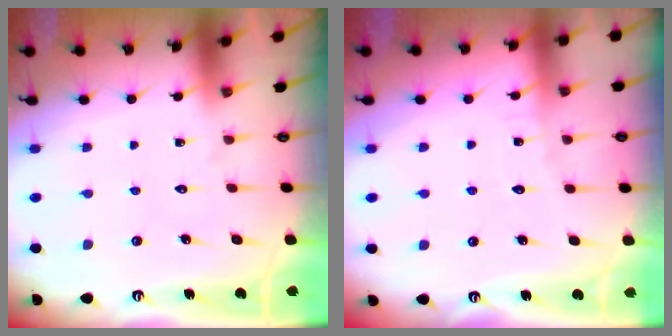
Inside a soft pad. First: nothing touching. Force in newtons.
{"total": 2.7, "press": 2.7, "slide": 0.3}